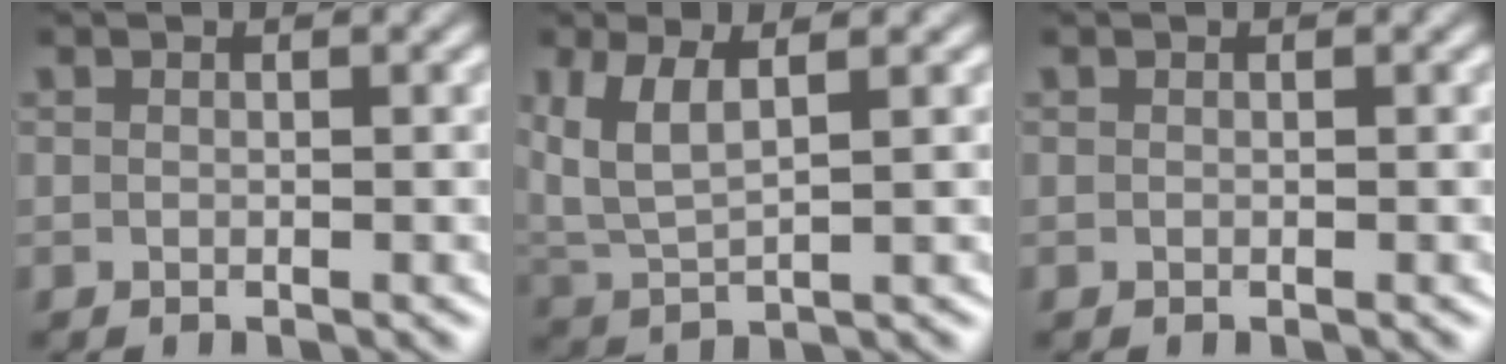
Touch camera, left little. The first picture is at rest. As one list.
[{"total": 4.9, "force": [1.5, 3.3, 3.4], "torque": [-0.099, -0.015, 0.037]}, {"total": 0.0}]